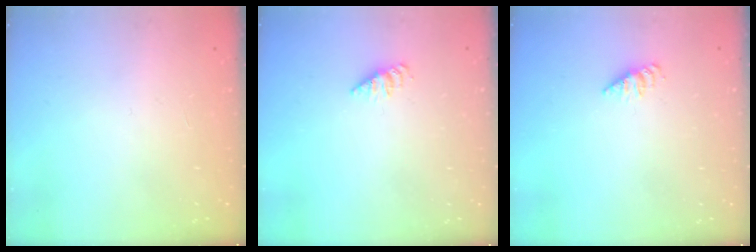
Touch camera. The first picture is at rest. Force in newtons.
{"total": 2.6, "press": 2.6, "slide": 0.4}
{"total": 2.6, "press": 2.6, "slide": 0.4}